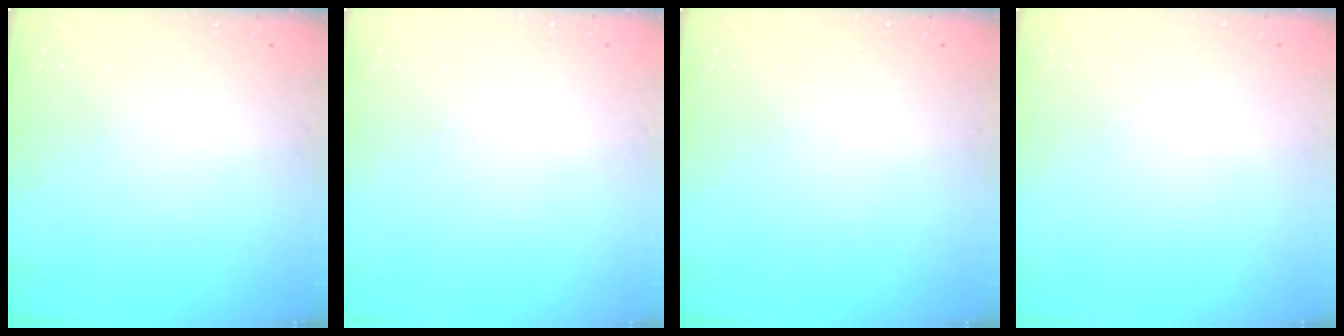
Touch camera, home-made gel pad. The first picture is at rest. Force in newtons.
{"total": 0.0}
{"total": 0.0}
{"total": 0.0}